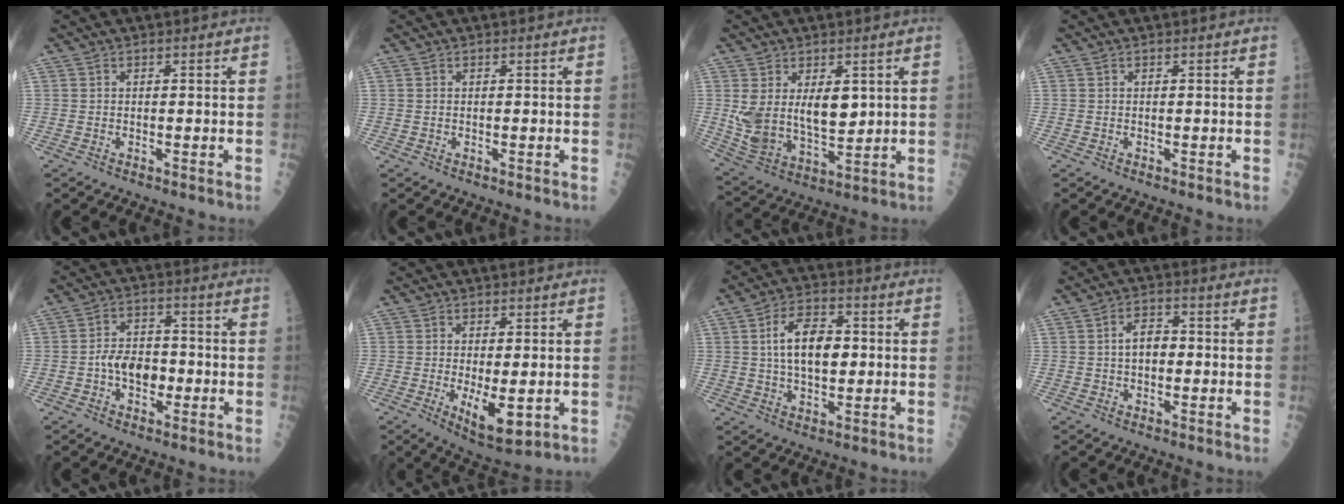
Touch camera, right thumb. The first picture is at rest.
{"total": 0.0}
{"total": 12.2, "force": [2.6, 6.8, 9.7], "torque": [-0.161, -0.023, 0.066]}
{"total": 0.0}
{"total": 7.5, "force": [-1.6, 4.9, 5.4], "torque": [-0.065, 0.022, -0.032]}
{"total": 7.9, "force": [-1.3, 3.1, 7.1], "torque": [-0.104, -0.020, -0.007]}
{"total": 10.7, "force": [1.2, 5.8, 8.9], "torque": [-0.134, 0.006, 0.020]}
{"total": 4.6, "force": [0.0, 2.8, 3.6], "torque": [-0.050, 0.013, -0.004]}